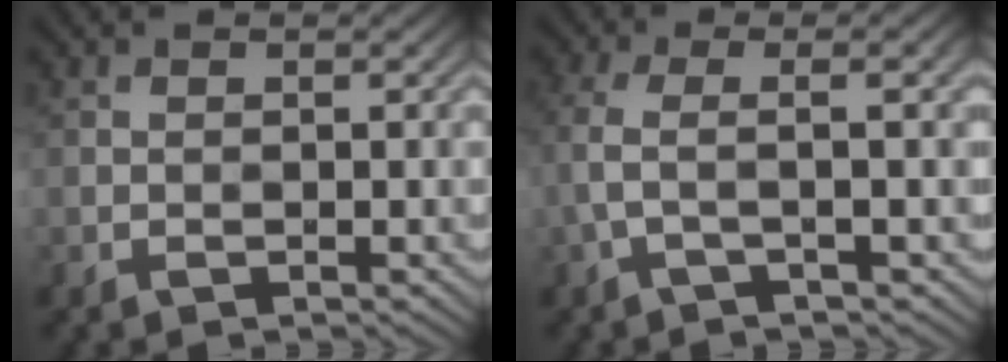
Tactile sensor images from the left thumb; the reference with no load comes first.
{"total": 4.3, "force": [0.2, 0.9, 4.2], "torque": [-0.073, 0.013, -0.014]}